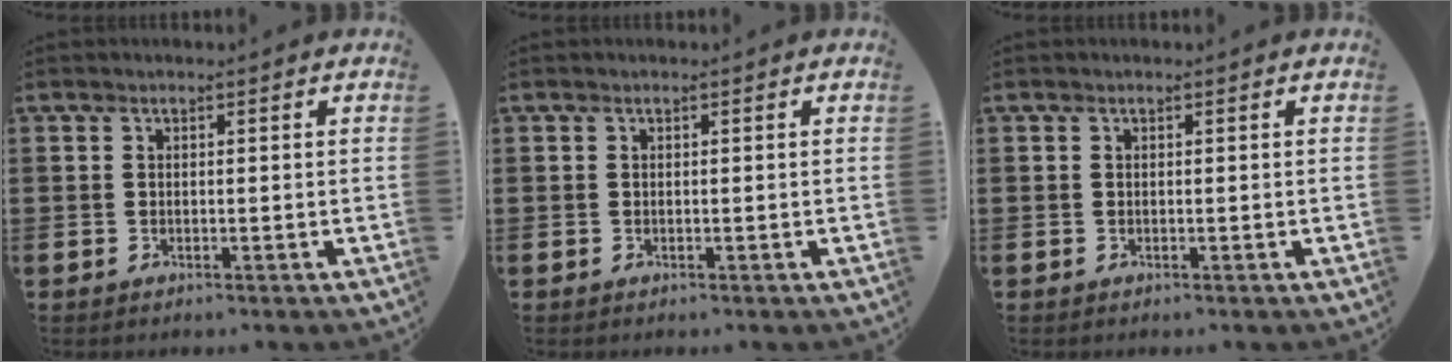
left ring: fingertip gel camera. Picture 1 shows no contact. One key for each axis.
{"total": 0.0}
{"total": 0.0}